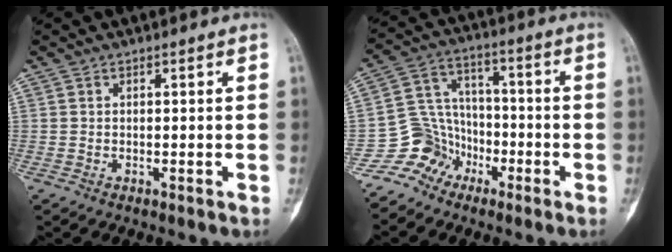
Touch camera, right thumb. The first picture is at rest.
{"total": 9.0, "force": [-5.8, 6.8, 1.1], "torque": [0.013, 0.068, -0.122]}